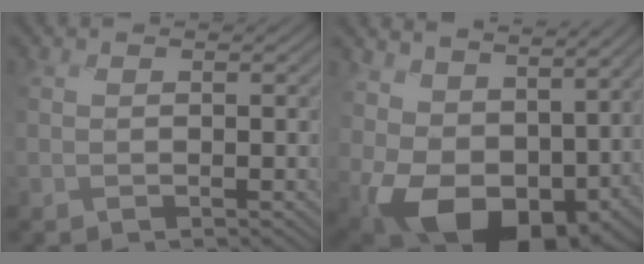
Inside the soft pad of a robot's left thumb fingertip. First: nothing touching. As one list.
[{"total": 14.9, "force": [1.5, 10.5, 10.5], "torque": [-0.222, -0.028, 0.060]}]